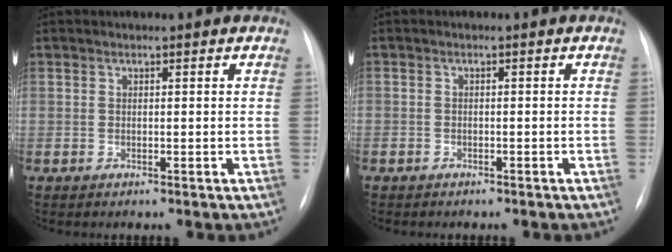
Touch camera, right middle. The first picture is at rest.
{"total": 1.8, "force": [-1.4, 0.9, 0.6], "torque": [-0.011, 0.000, -0.014]}